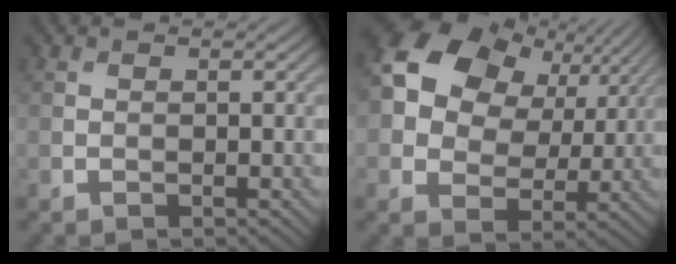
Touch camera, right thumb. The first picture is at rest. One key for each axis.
{"total": 14.2, "fx": 5.2, "fy": 10.2, "fz": 8.3, "tx": -0.193, "ty": 0.033, "tz": 0.087}